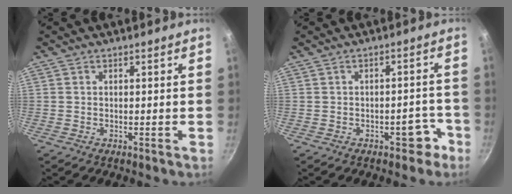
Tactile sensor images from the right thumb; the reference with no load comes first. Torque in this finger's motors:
{"motor_torque": [0.96, 0.35, 0.53, -0.48, 0.19]}